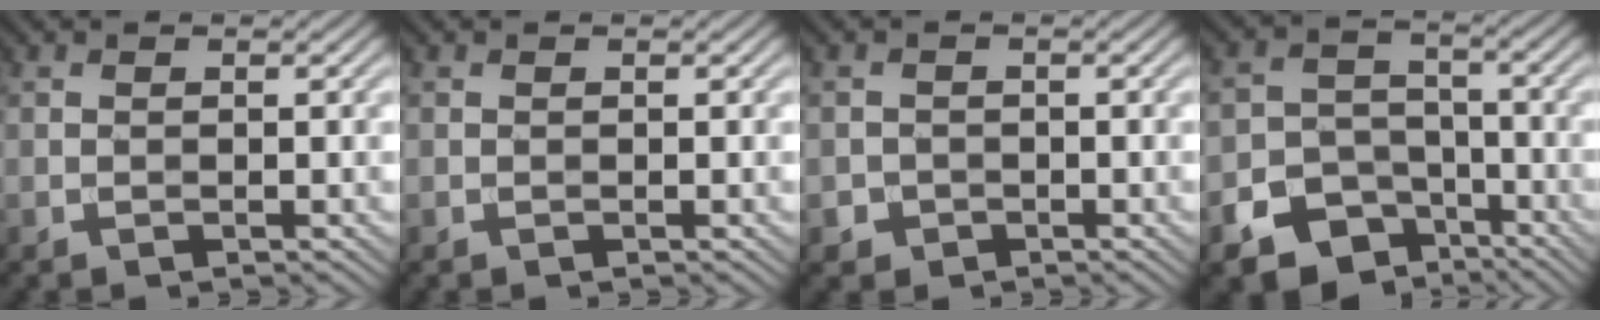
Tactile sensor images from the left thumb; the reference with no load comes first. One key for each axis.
{"total": 0.0}
{"total": 1.6, "fx": -0.8, "fy": 1.4, "fz": 0.3, "tx": 0.000, "ty": -0.006, "tz": -0.017}
{"total": 9.8, "fx": -6.2, "fy": 6.8, "fz": 3.4, "tx": -0.062, "ty": -0.022, "tz": -0.107}